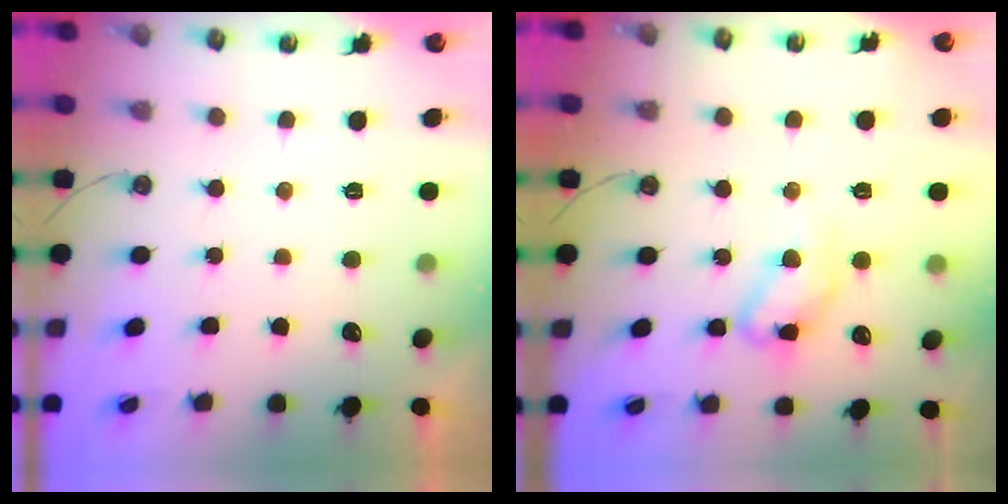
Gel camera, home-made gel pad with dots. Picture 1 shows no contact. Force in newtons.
{"total": 12.1, "press": 12.1, "slide": 0.9}